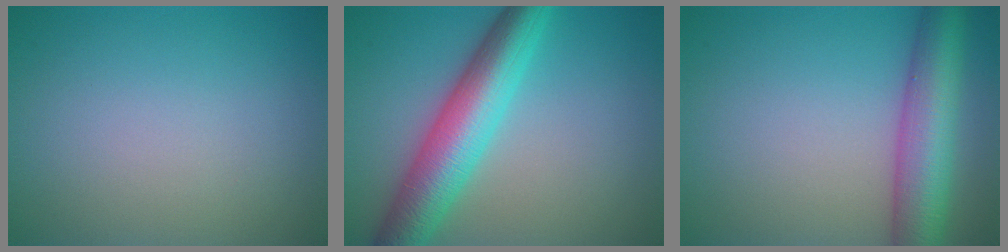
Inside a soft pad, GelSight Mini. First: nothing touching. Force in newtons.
{"total": 7.7, "press": 7.7, "slide": 0.1}
{"total": 7.5, "press": 7.5, "slide": 0.1}